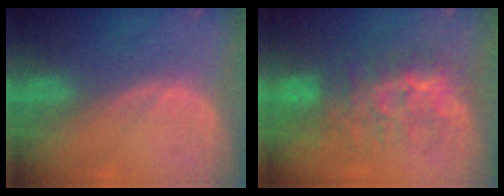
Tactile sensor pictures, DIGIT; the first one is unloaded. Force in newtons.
{"total": 7.9, "press": 7.8, "slide": 1.5}